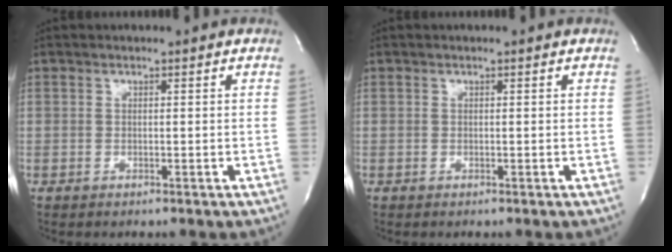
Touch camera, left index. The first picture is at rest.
{"total": 0.0}